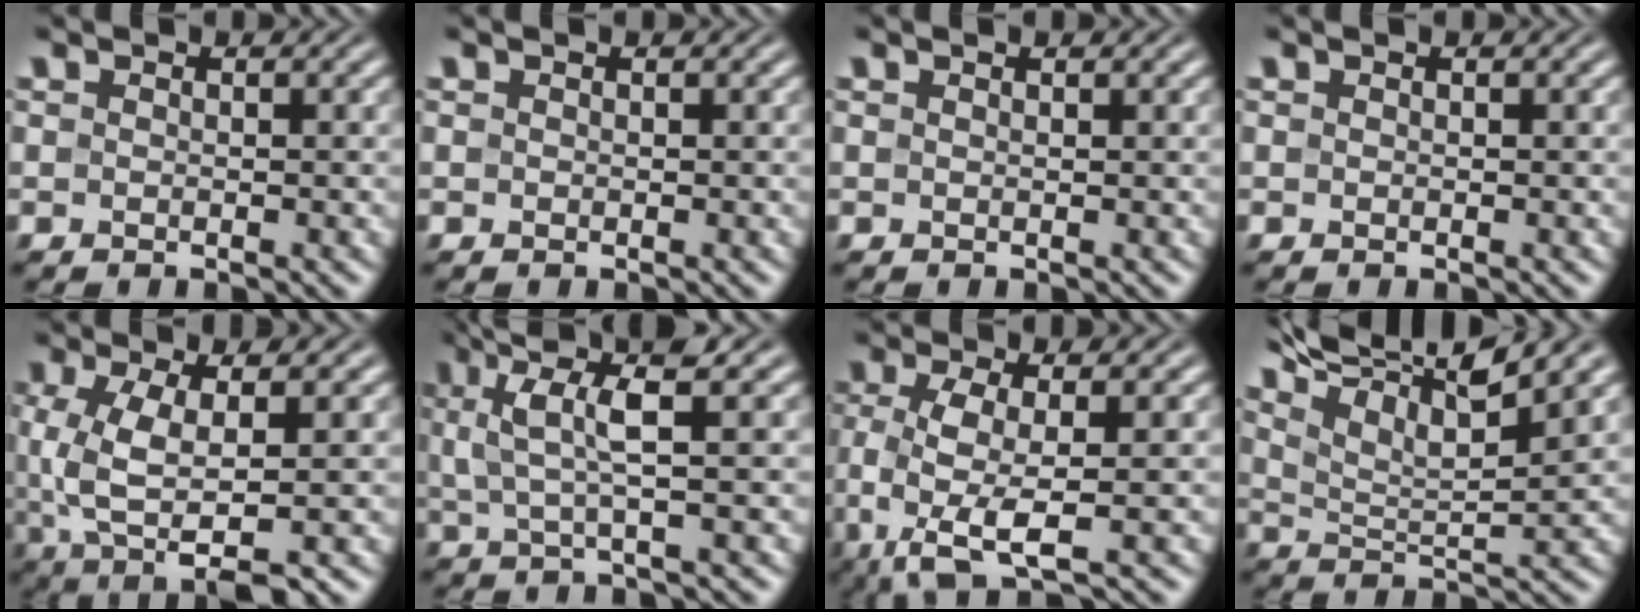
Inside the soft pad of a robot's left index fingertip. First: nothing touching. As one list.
[{"total": 0.0}, {"total": 0.9, "force": [0.7, 0.2, 0.5], "torque": [-0.009, 0.000, 0.005]}, {"total": 0.0}, {"total": 6.5, "force": [-0.4, 2.4, 6.0], "torque": [-0.131, -0.007, -0.006]}, {"total": 5.2, "force": [2.0, 0.7, 4.7], "torque": [-0.088, 0.007, 0.036]}, {"total": 5.2, "force": [-1.3, 1.3, 4.9], "torque": [-0.097, -0.008, -0.034]}, {"total": 8.8, "force": [6.6, 1.6, 5.5], "torque": [-0.099, 0.015, 0.111]}]